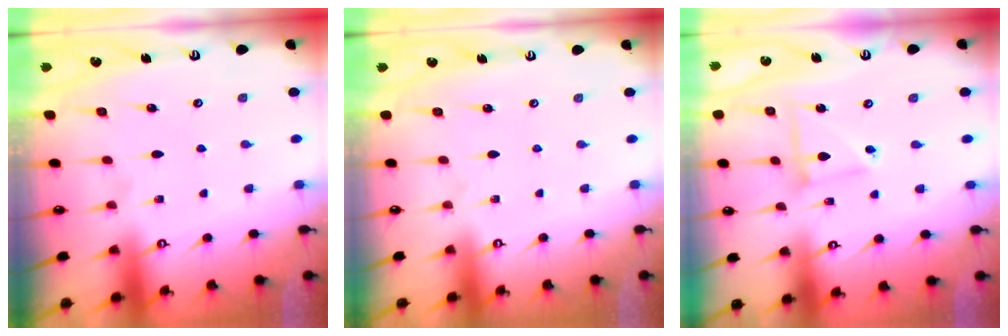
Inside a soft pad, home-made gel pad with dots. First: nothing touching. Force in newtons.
{"total": 0.0}
{"total": 5.3, "press": 5.3, "slide": 0.5}